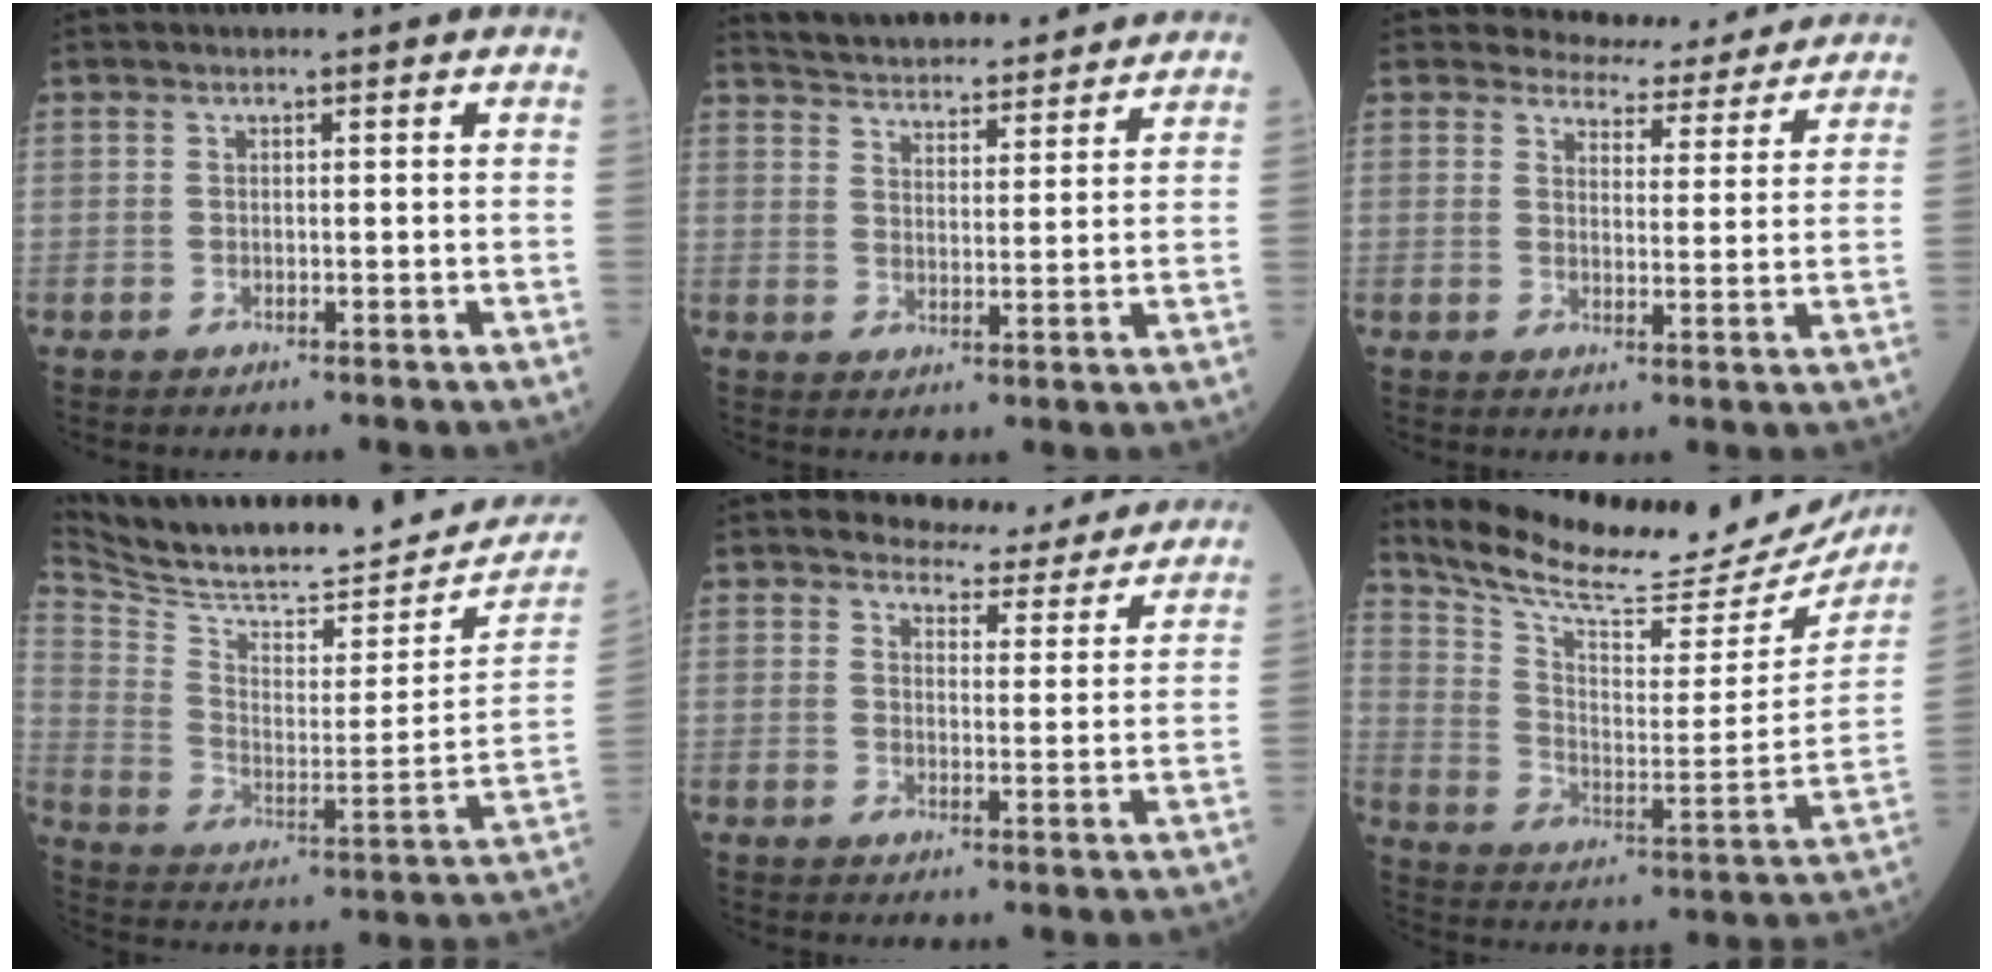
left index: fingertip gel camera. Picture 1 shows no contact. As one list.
[{"total": 17.2, "force": [16.3, 2.6, 4.7], "torque": [-0.073, 0.026, 0.232]}, {"total": 10.4, "force": [10.0, 2.6, 0.8], "torque": [0.003, -0.013, 0.110]}, {"total": 23.8, "force": [22.8, 3.6, 5.8], "torque": [-0.103, -0.077, 0.329]}, {"total": 8.8, "force": [8.5, 2.1, 0.9], "torque": [-0.005, -0.010, 0.099]}, {"total": 24.8, "force": [23.2, 3.9, 7.7], "torque": [-0.134, -0.076, 0.321]}]